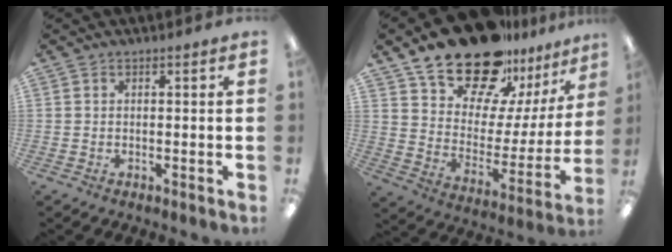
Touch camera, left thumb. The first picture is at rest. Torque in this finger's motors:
{"motor_torque": [0.52, 0.56, 1.59, -1.18, 0.16]}